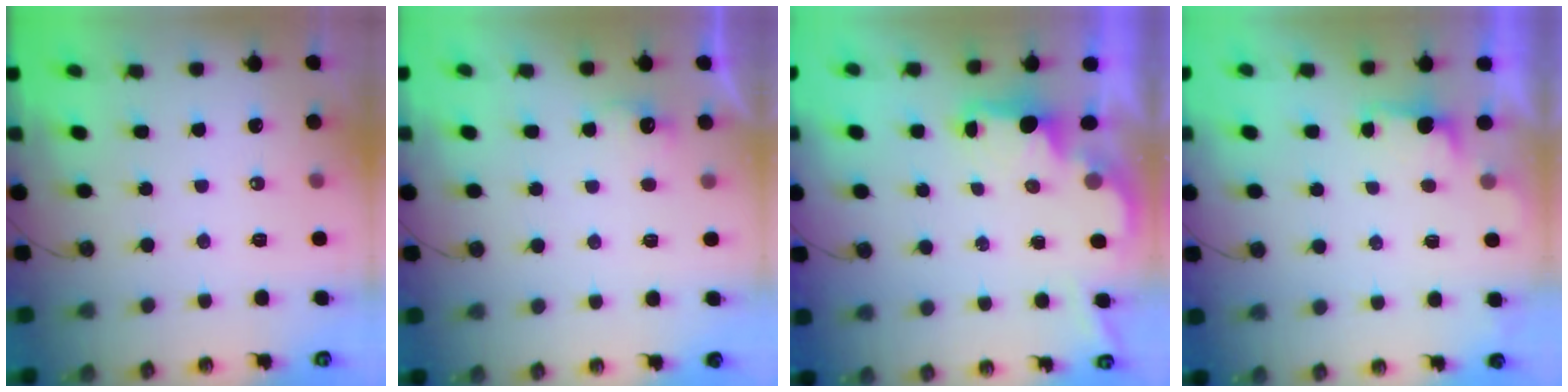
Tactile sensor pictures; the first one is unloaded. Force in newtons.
{"total": 5.5, "press": 5.4, "slide": 1.2}
{"total": 1.9, "press": 1.7, "slide": 0.7}
{"total": 1.6, "press": 1.4, "slide": 0.8}